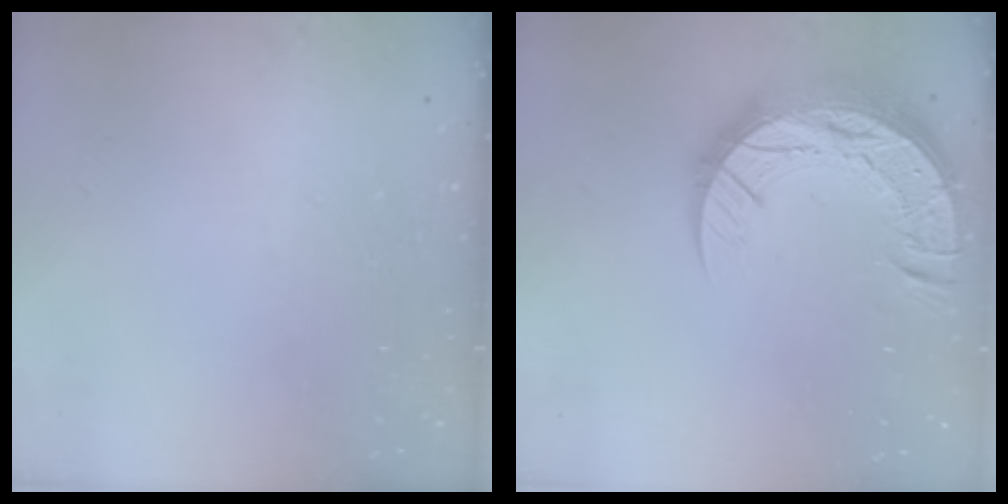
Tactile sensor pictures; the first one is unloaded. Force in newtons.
{"total": 19.2, "press": 19.1, "slide": 1.4}